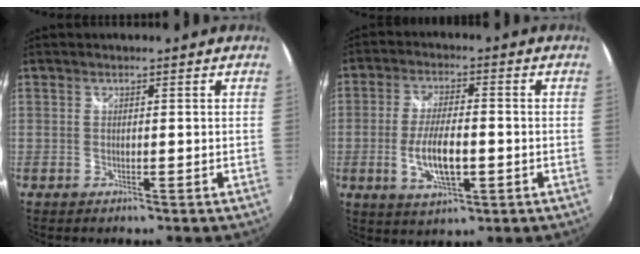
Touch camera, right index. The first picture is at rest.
{"total": 9.4, "force": [-2.1, 3.4, 8.5], "torque": [-0.169, -0.008, -0.034]}